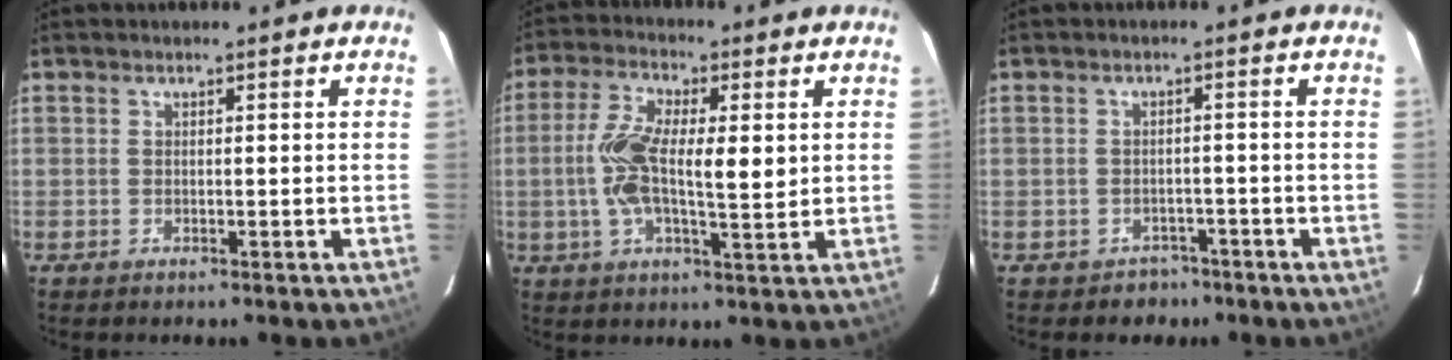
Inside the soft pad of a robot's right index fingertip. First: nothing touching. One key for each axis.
{"total": 11.2, "fx": 1.0, "fy": 3.4, "fz": 10.6, "tx": -0.207, "ty": 0.014, "tz": 0.016}
{"total": 3.0, "fx": -1.9, "fy": 2.2, "fz": -0.1, "tx": -0.001, "ty": 0.015, "tz": -0.025}